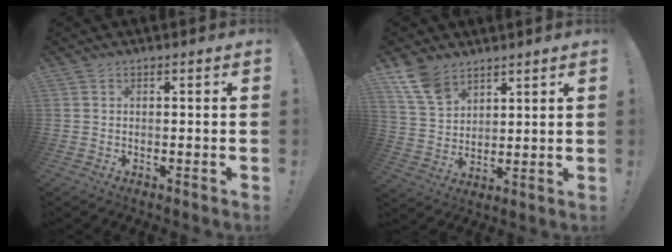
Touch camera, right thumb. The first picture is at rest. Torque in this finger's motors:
{"motor_torque": [0.15, 0.23, 0.68, 0.45, 0.04]}